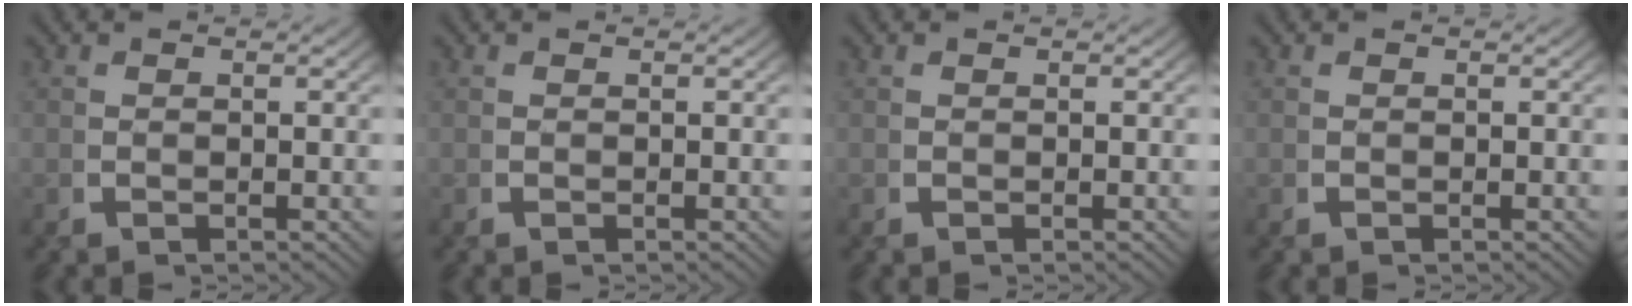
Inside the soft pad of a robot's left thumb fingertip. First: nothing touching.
{"total": 0.0}
{"total": 0.0}
{"total": 0.0}